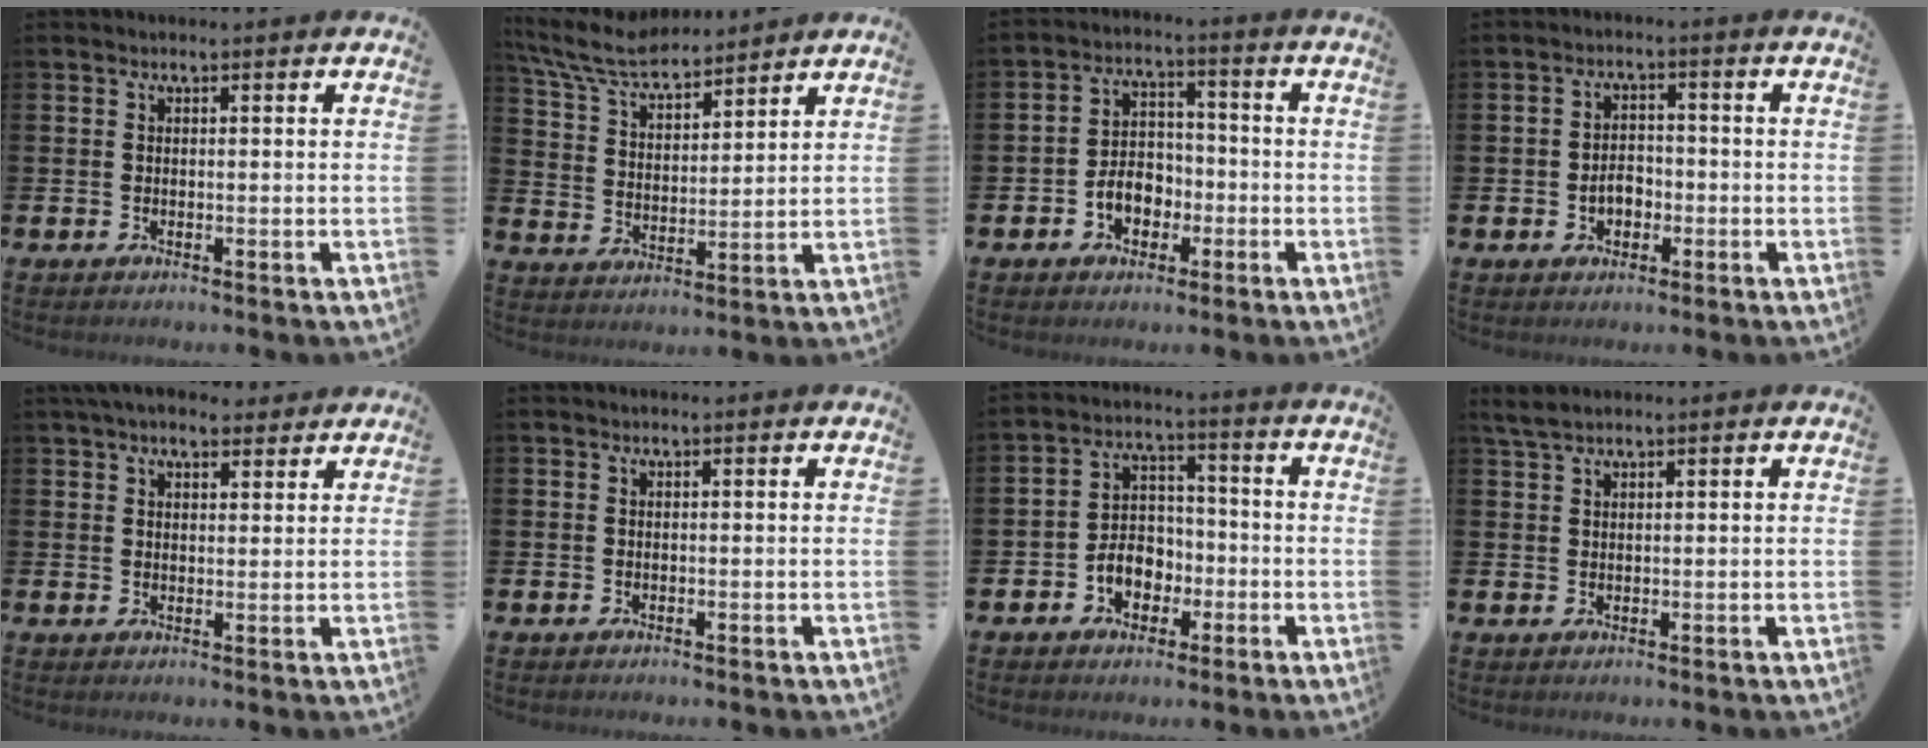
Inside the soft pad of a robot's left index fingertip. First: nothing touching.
{"total": 7.6, "force": [7.0, 1.8, 2.6], "torque": [-0.082, -0.033, 0.126]}
{"total": 5.1, "force": [-2.0, 3.8, 2.7], "torque": [-0.037, 0.006, -0.046]}
{"total": 3.2, "force": [-1.0, 2.3, 2.0], "torque": [-0.029, -0.001, -0.023]}
{"total": 4.9, "force": [4.4, 1.7, 1.4], "torque": [-0.029, -0.011, 0.080]}
{"total": 0.0}
{"total": 5.3, "force": [-1.9, 4.2, 2.5], "torque": [-0.042, 0.006, -0.041]}
{"total": 2.3, "force": [1.8, 0.7, 1.2], "torque": [-0.025, 0.005, 0.033]}